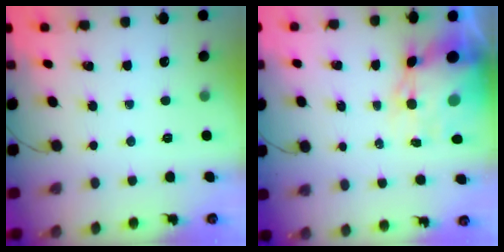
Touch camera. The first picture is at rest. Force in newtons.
{"total": 10.7, "press": 10.4, "slide": 2.8}